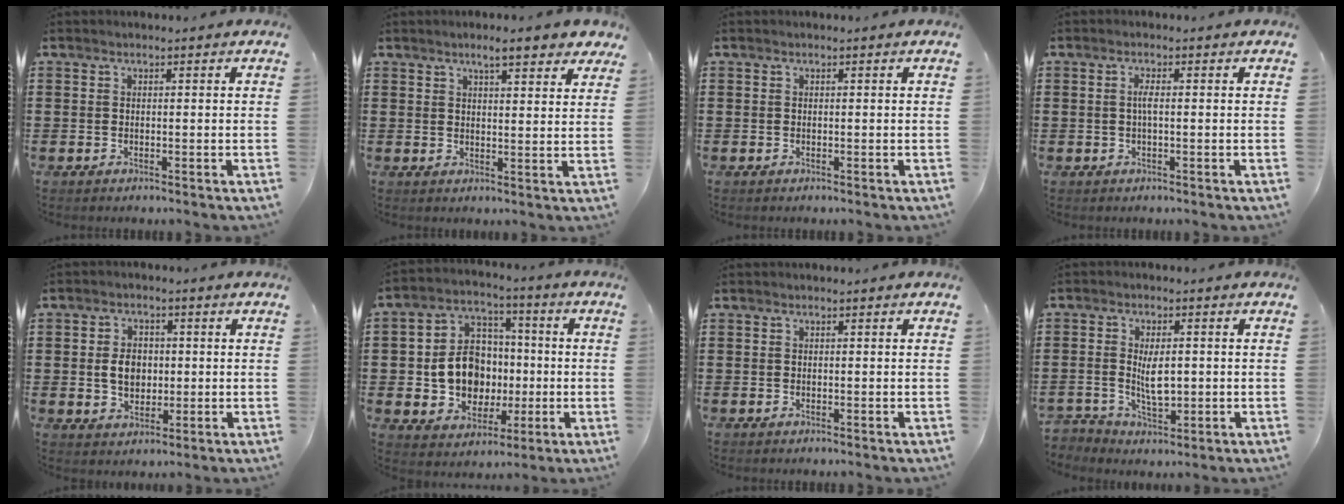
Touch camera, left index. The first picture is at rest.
{"total": 5.2, "force": [4.0, 0.9, 3.1], "torque": [-0.062, -0.003, 0.069]}
{"total": 0.0}
{"total": 1.5, "force": [-0.1, 0.2, 1.5], "torque": [-0.031, 0.001, -0.003]}
{"total": 4.7, "force": [0.1, 3.4, 3.2], "torque": [-0.061, 0.008, -0.003]}
{"total": 10.0, "force": [-0.7, 8.9, 4.7], "torque": [-0.122, 0.019, -0.007]}
{"total": 0.0}
{"total": 4.3, "force": [-0.3, 2.5, 3.4], "torque": [-0.059, 0.003, -0.008]}